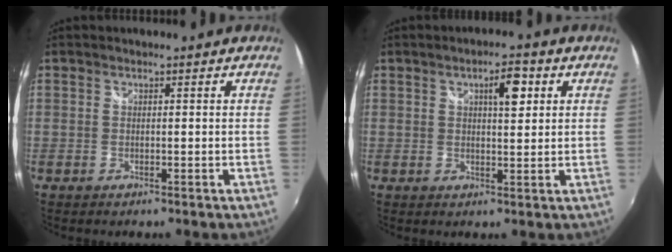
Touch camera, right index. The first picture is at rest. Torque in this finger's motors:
{"motor_torque": [0.56, 0.22, 0.17, 0.05]}